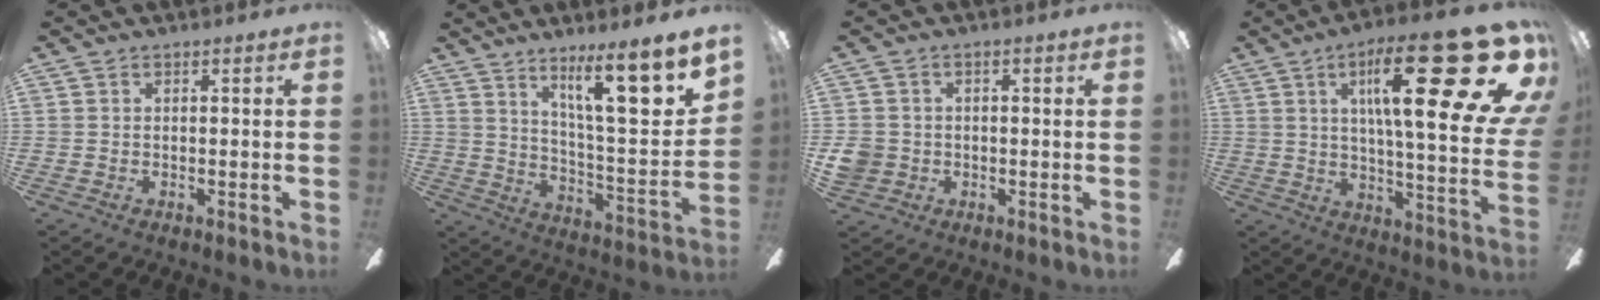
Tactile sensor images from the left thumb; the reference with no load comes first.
{"total": 17.0, "force": [11.5, 2.6, 12.2], "torque": [-0.189, -0.083, 0.177]}
{"total": 4.6, "force": [-0.7, 4.4, 1.2], "torque": [-0.034, 0.008, -0.014]}
{"total": 30.5, "force": [13.2, 8.0, 26.2], "torque": [-0.390, -0.069, 0.204]}